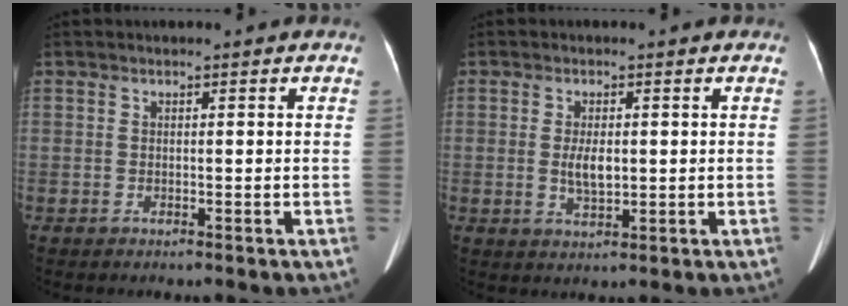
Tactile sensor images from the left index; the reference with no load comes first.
{"total": 3.5, "force": [0.1, 1.4, 3.2], "torque": [-0.066, -0.001, 0.007]}